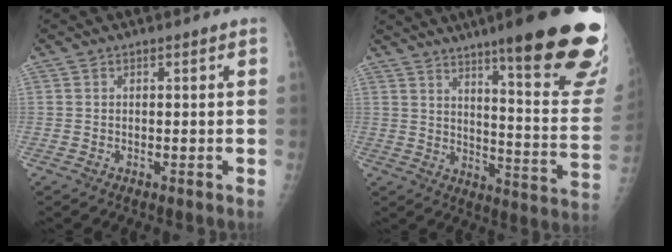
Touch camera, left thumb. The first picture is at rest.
{"total": 28.0, "force": [18.5, 3.8, 20.7], "torque": [-0.217, -0.094, 0.248]}